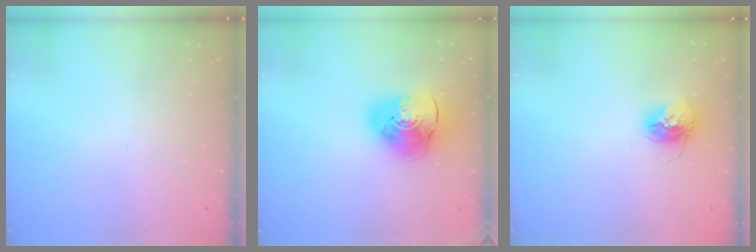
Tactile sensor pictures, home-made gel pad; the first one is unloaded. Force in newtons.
{"total": 14.4, "press": 14.2, "slide": 2.1}
{"total": 12.1, "press": 12.1, "slide": 1.1}